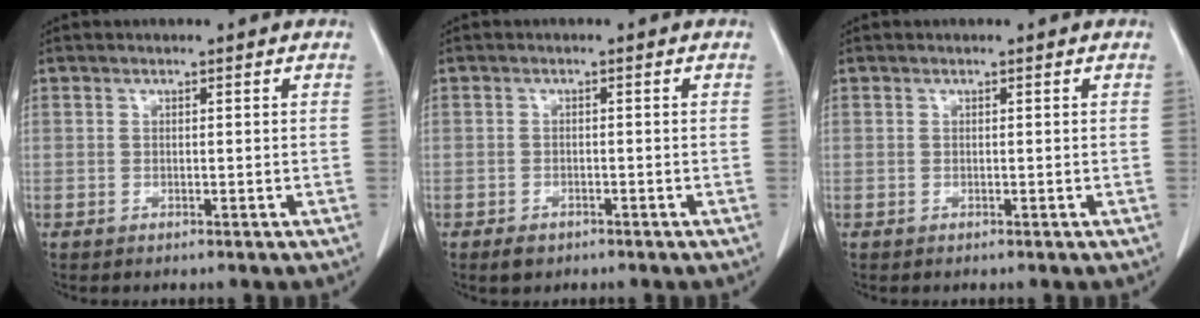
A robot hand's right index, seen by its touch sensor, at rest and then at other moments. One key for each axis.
{"total": 2.0, "fx": -1.4, "fy": 1.2, "fz": 0.8, "tx": -0.018, "ty": -0.002, "tz": -0.014}
{"total": 0.0}